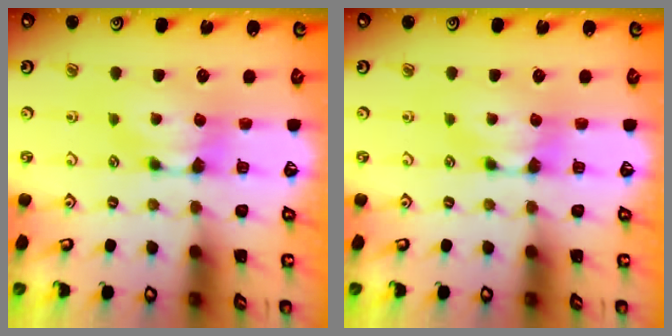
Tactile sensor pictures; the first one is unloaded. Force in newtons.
{"total": 0.0}